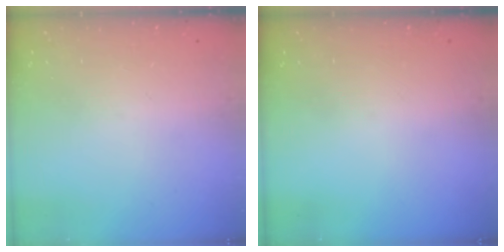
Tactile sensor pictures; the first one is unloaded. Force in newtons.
{"total": 0.0}